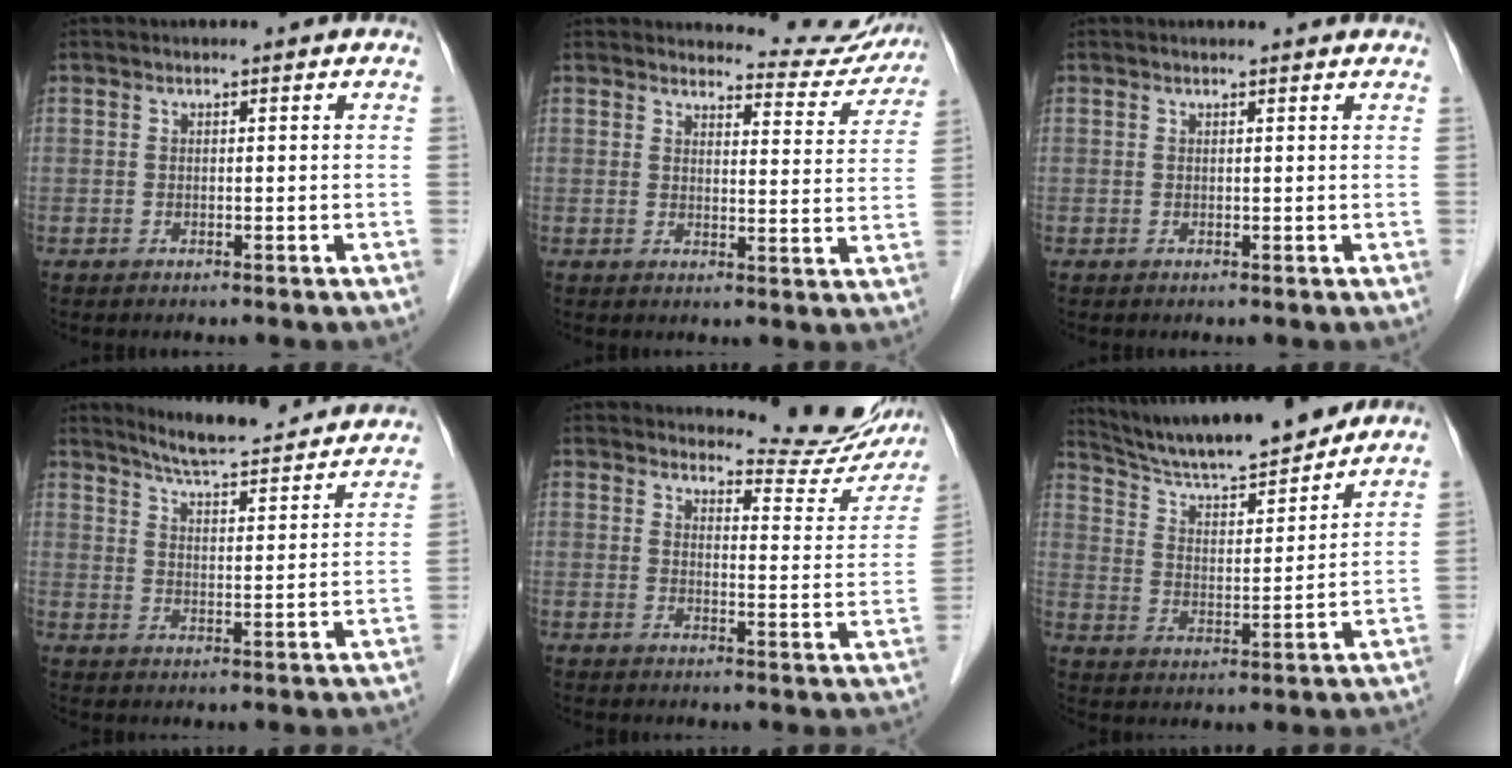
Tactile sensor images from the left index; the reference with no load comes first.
{"total": 9.6, "force": [9.4, 1.6, -0.3], "torque": [0.019, -0.035, 0.095]}
{"total": 2.8, "force": [2.8, 0.2, 0.6], "torque": [-0.013, 0.010, 0.024]}
{"total": 18.8, "force": [17.5, 1.9, 6.4], "torque": [-0.093, -0.022, 0.227]}
{"total": 13.1, "force": [12.8, 2.0, 1.9], "torque": [-0.011, -0.063, 0.135]}
{"total": 15.6, "force": [14.4, 1.1, 5.9], "torque": [-0.106, 0.002, 0.238]}